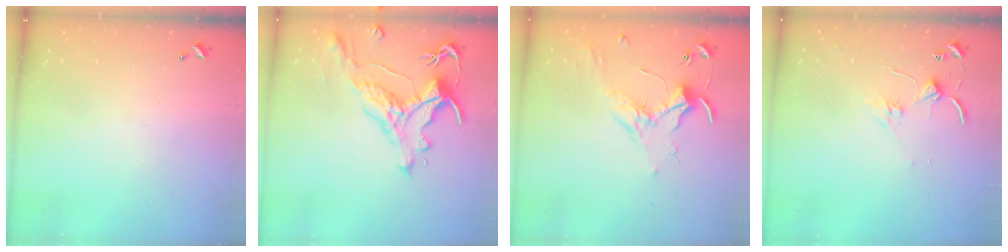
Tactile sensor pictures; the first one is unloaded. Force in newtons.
{"total": 1.7, "press": 1.2, "slide": 1.1}
{"total": 1.7, "press": 1.6, "slide": 0.4}
{"total": 1.4, "press": 1.3, "slide": 0.2}